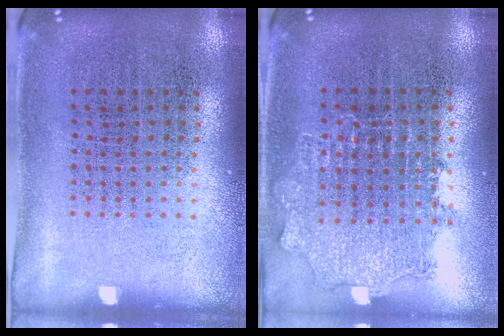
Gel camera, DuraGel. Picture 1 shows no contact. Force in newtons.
{"total": 1.0, "press": 1.0, "slide": 0.2}